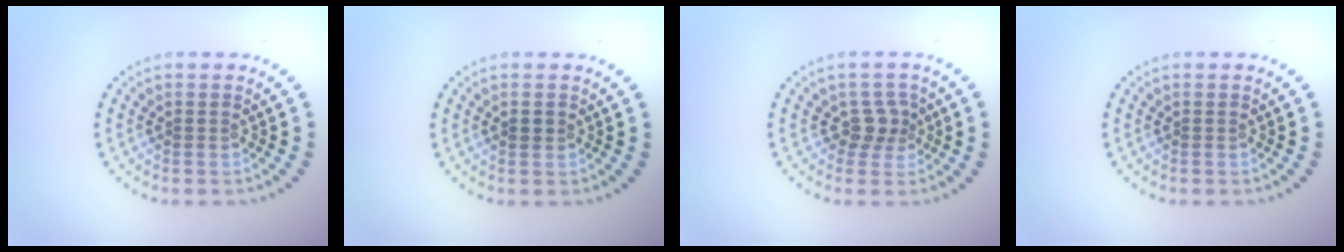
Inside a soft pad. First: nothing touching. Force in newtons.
{"total": 0.9, "press": 0.9, "slide": 0.0}
{"total": 2.1, "press": 1.6, "slide": 1.2}
{"total": 0.0}